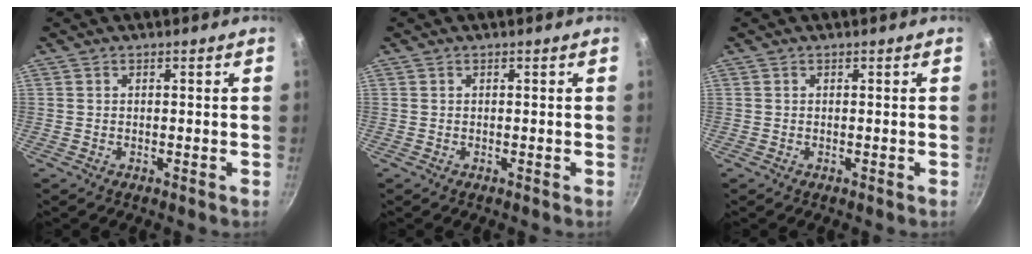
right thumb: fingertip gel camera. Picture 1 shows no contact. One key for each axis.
{"total": 0.0}
{"total": 0.0}